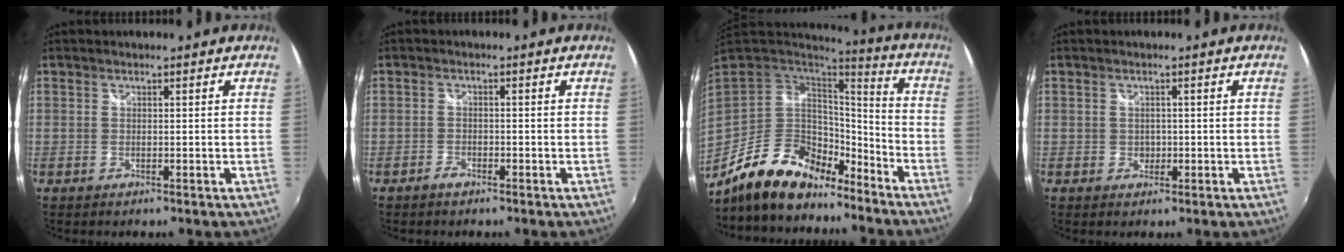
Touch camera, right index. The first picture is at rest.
{"total": 1.7, "force": [-1.4, 0.8, 0.6], "torque": [-0.014, 0.000, -0.028]}
{"total": 17.5, "force": [-12.5, 8.4, 9.0], "torque": [-0.185, -0.002, -0.209]}
{"total": 1.5, "force": [-0.3, 1.4, 0.4], "torque": [-0.004, -0.001, -0.005]}